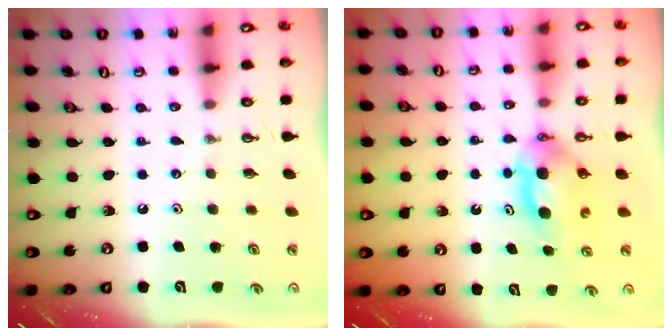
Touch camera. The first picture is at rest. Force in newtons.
{"total": 7.1, "press": 5.1, "slide": 5.0}